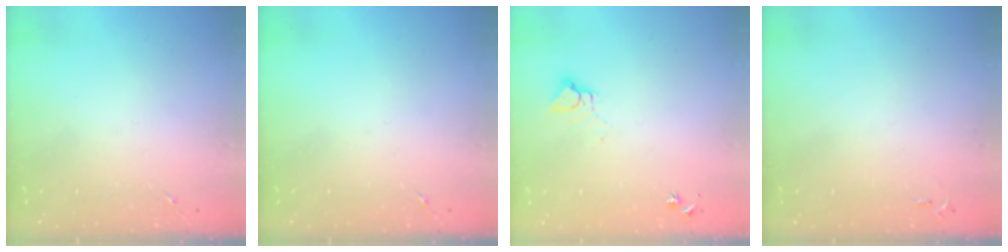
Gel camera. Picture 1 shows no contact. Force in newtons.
{"total": 0.0}
{"total": 4.2, "press": 4.2, "slide": 0.3}
{"total": 2.6, "press": 2.6, "slide": 0.4}